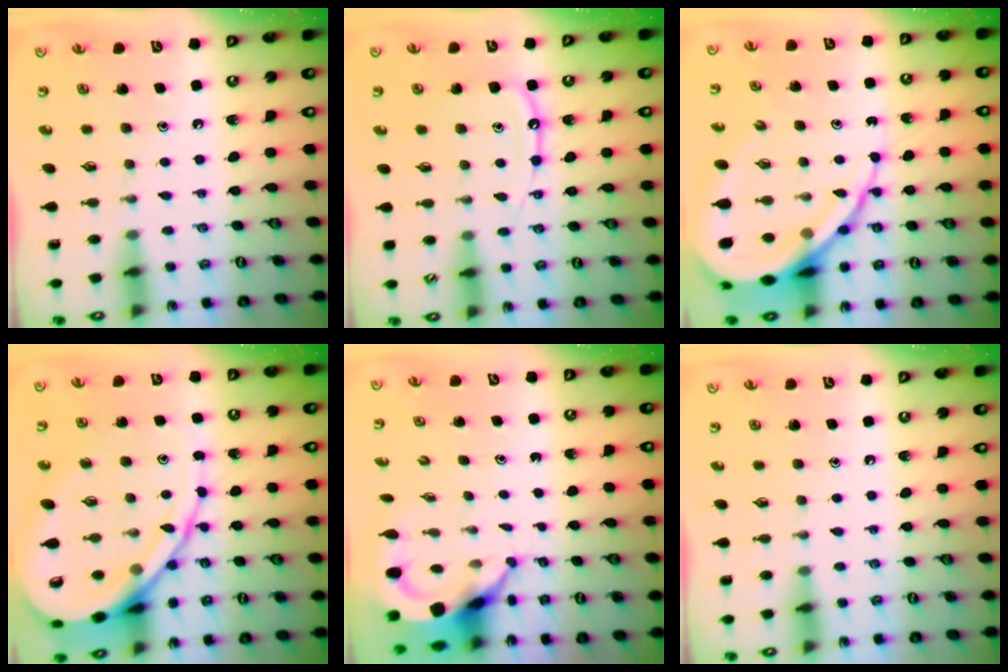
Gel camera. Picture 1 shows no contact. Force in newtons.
{"total": 10.0, "press": 10.0, "slide": 0.9}
{"total": 18.0, "press": 17.9, "slide": 1.9}
{"total": 17.4, "press": 17.4, "slide": 1.6}
{"total": 5.2, "press": 5.2, "slide": 0.6}
{"total": 0.0}